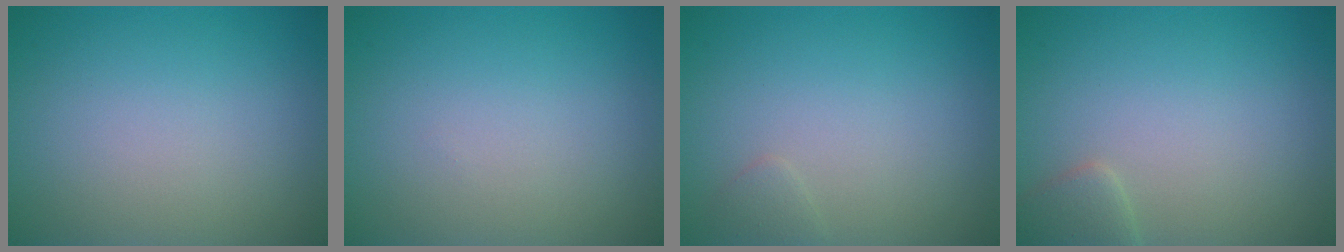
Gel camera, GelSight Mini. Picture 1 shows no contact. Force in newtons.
{"total": 0.0}
{"total": 0.8, "press": 0.8, "slide": 0.0}
{"total": 1.7, "press": 1.7, "slide": 0.1}